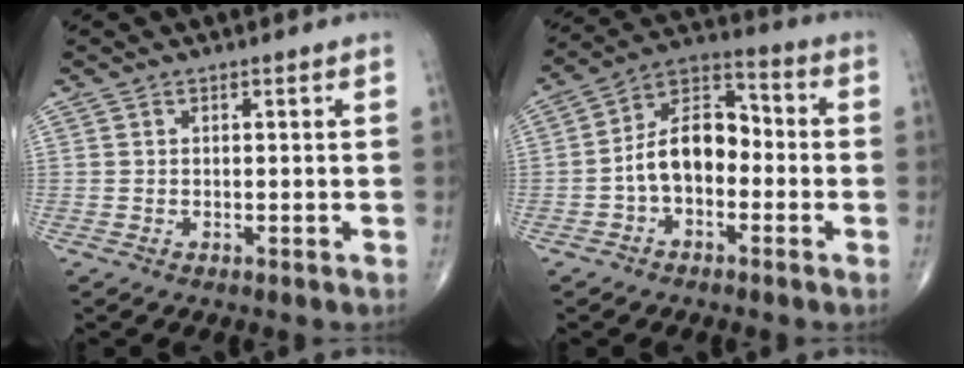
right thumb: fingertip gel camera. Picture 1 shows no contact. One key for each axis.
{"total": 11.6, "fx": -2.1, "fy": 7.4, "fz": 8.7, "tx": -0.129, "ty": 0.046, "tz": -0.051}